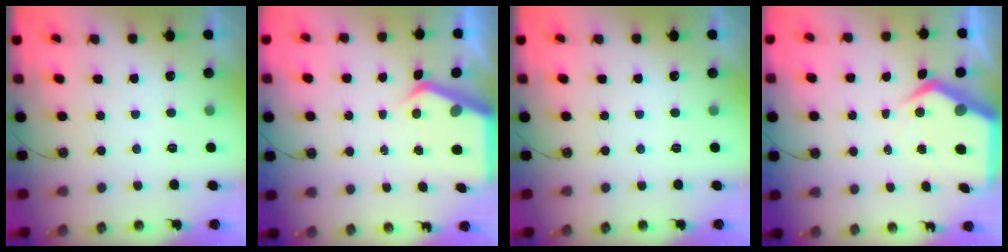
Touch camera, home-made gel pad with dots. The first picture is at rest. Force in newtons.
{"total": 5.2, "press": 5.2, "slide": 0.3}
{"total": 0.0}
{"total": 7.9, "press": 7.8, "slide": 0.8}